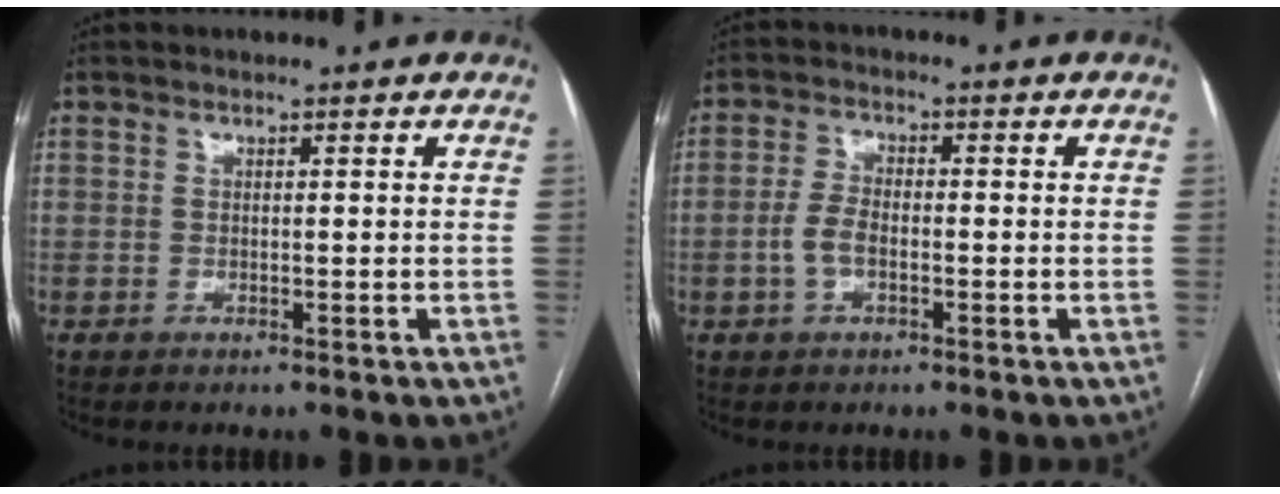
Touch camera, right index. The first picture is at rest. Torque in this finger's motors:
{"motor_torque": [0.55, -0.08, 0.28, 0.05]}